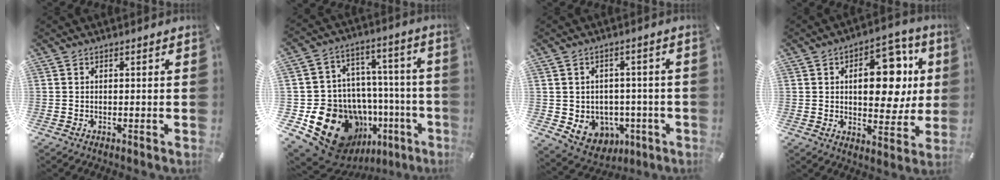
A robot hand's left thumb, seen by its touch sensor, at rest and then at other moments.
{"total": 25.9, "force": [-11.7, 17.9, 14.6], "torque": [-0.232, 0.043, -0.148]}
{"total": 6.6, "force": [-0.2, 6.4, 1.4], "torque": [-0.026, -0.013, 0.004]}
{"total": 17.3, "force": [3.7, 10.4, 13.3], "torque": [-0.167, -0.008, 0.060]}